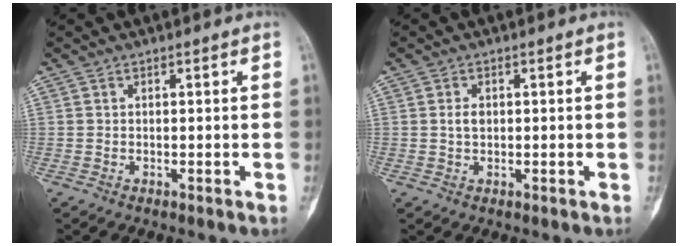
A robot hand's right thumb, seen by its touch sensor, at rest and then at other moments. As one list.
[{"total": 1.7, "force": [0.2, 1.2, 1.3], "torque": [-0.021, 0.002, 0.004]}]